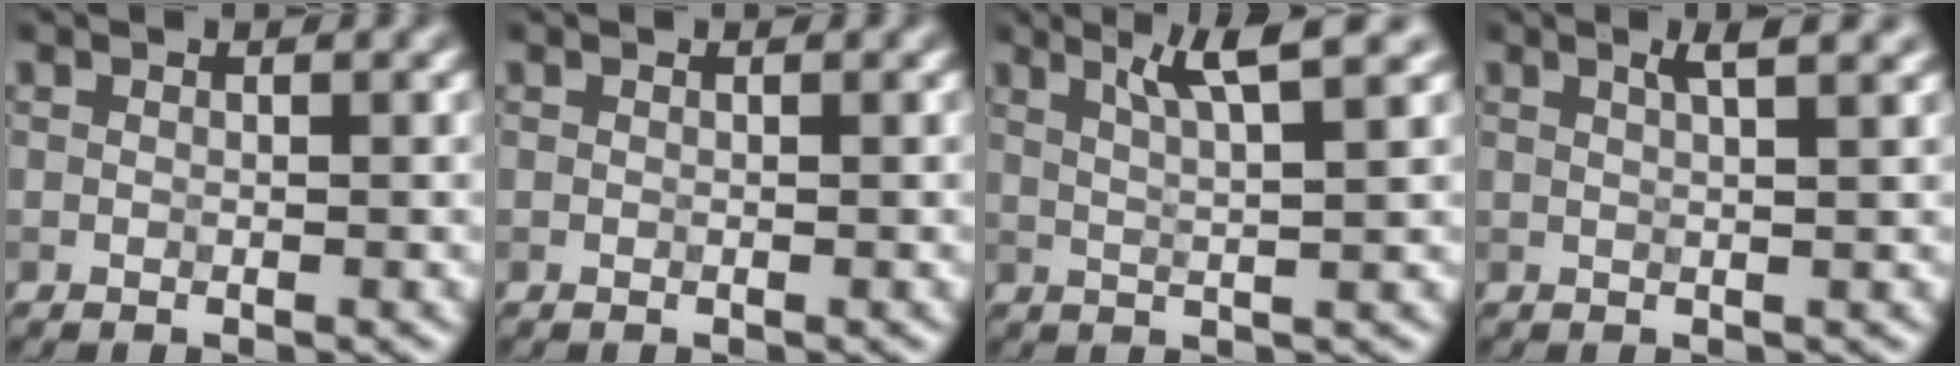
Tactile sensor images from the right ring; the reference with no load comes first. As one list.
[{"total": 0.0}, {"total": 4.8, "force": [2.8, 0.6, 3.8], "torque": [-0.054, 0.011, 0.049]}, {"total": 3.1, "force": [1.8, 0.9, 2.4], "torque": [-0.014, 0.012, 0.005]}]